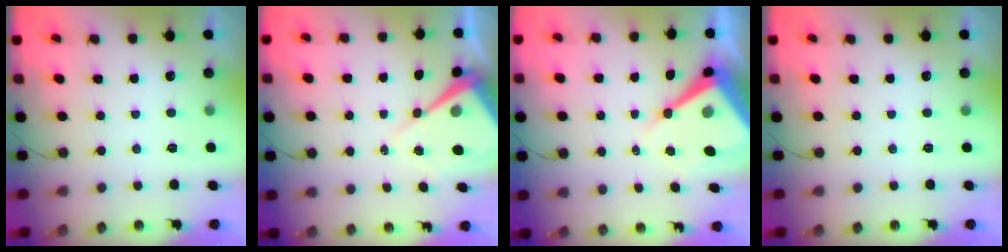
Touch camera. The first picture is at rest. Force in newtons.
{"total": 9.4, "press": 9.4, "slide": 0.7}
{"total": 13.4, "press": 13.4, "slide": 1.2}
{"total": 0.0}